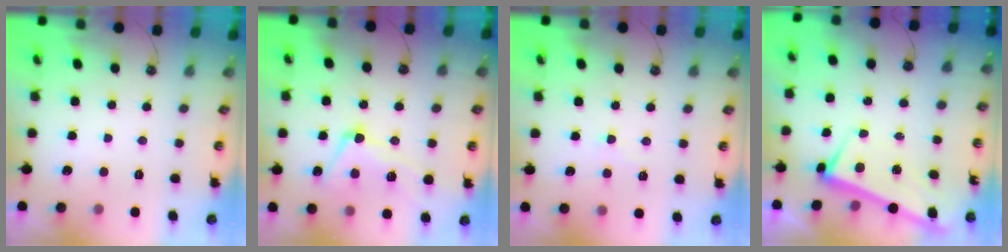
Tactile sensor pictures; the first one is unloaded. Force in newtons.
{"total": 4.9, "press": 4.8, "slide": 1.2}
{"total": 2.9, "press": 2.8, "slide": 0.8}
{"total": 2.6, "press": 2.5, "slide": 0.7}